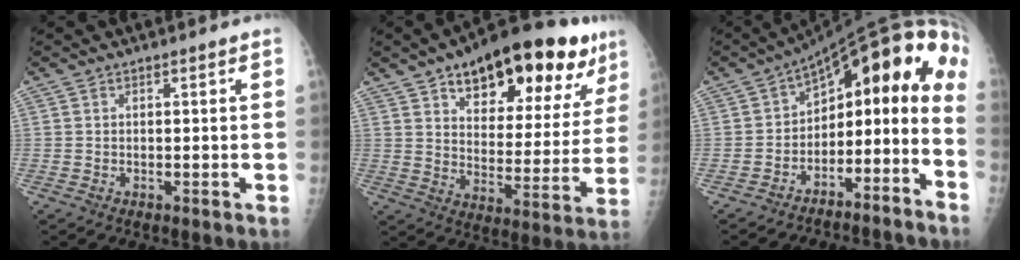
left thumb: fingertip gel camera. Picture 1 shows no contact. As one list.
[{"total": 26.4, "force": [15.8, 11.5, 17.8], "torque": [-0.209, -0.035, 0.229]}, {"total": 21.1, "force": [-8.7, 11.8, 15.2], "torque": [-0.169, 0.121, -0.123]}]